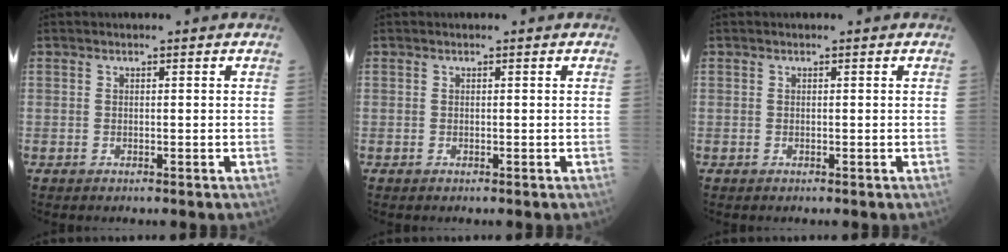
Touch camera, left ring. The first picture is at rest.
{"total": 0.0}
{"total": 0.0}